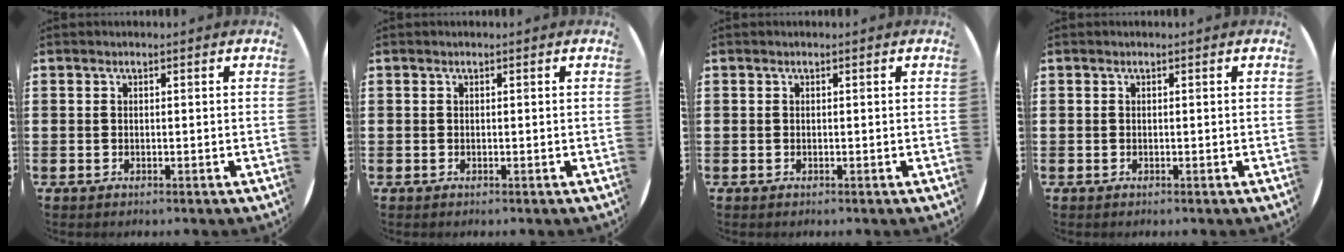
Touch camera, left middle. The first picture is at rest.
{"total": 0.0}
{"total": 0.0}
{"total": 0.0}